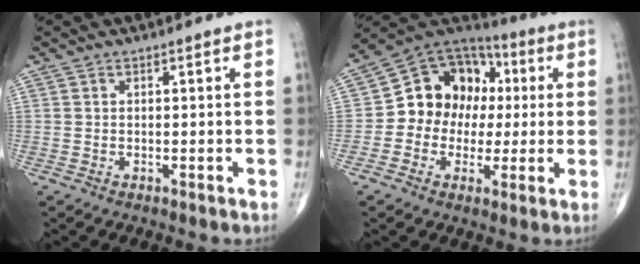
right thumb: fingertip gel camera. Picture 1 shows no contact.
{"total": 14.9, "force": [0.4, 12.3, 8.3], "torque": [-0.087, 0.037, -0.003]}